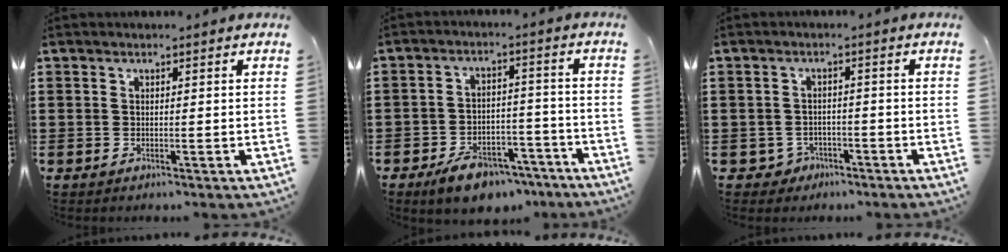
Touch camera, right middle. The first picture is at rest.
{"total": 6.9, "force": [-5.7, 2.8, 2.6], "torque": [-0.041, 0.024, -0.106]}
{"total": 2.3, "force": [-1.8, 1.4, 0.3], "torque": [-0.014, 0.001, -0.039]}